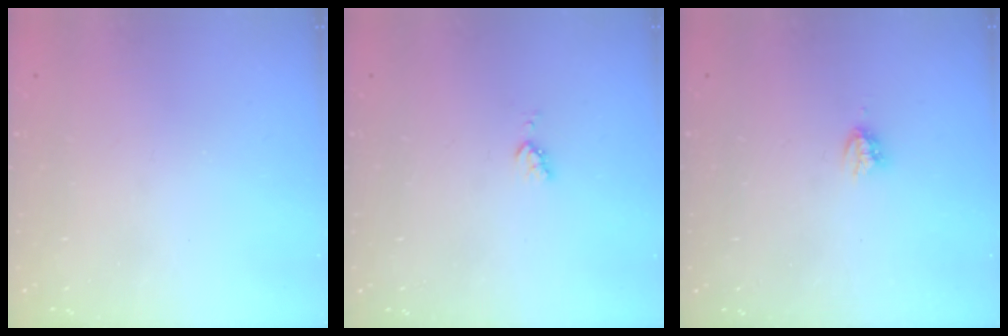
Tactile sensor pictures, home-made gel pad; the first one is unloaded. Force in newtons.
{"total": 3.6, "press": 3.5, "slide": 0.4}
{"total": 4.0, "press": 4.0, "slide": 0.4}